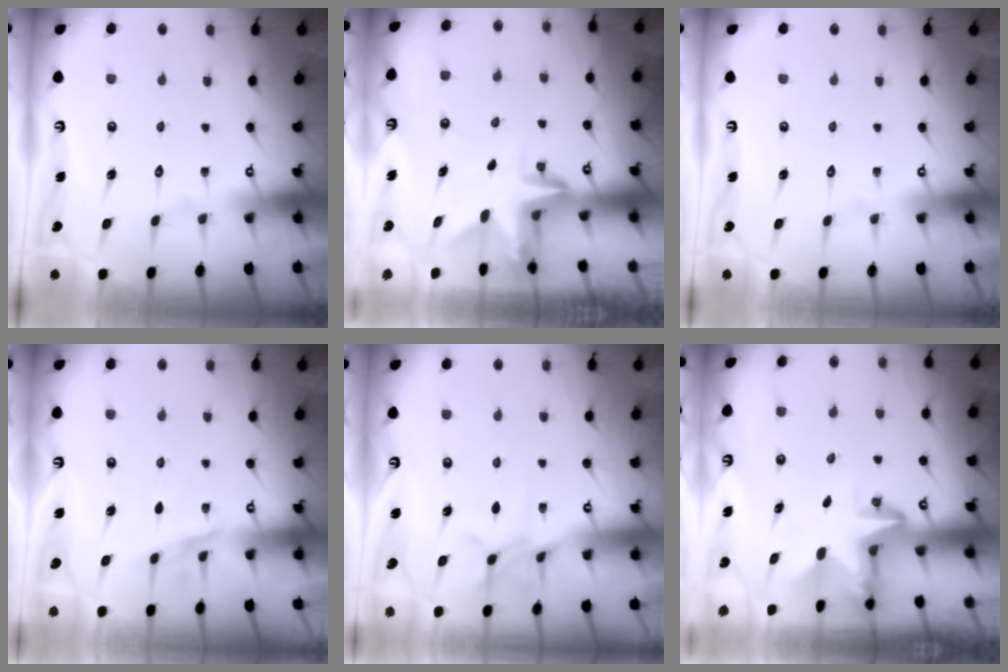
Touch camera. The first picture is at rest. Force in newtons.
{"total": 3.0, "press": 3.0, "slide": 0.2}
{"total": 0.0}
{"total": 4.8, "press": 4.6, "slide": 1.4}
{"total": 7.5, "press": 7.5, "slide": 0.8}
{"total": 2.8, "press": 2.8, "slide": 0.2}